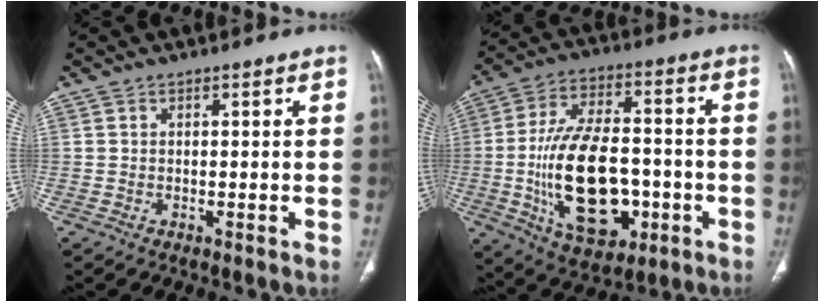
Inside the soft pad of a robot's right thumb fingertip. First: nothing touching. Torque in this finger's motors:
{"motor_torque": [0.75, 0.54, 2.19, -0.47, 0.73]}